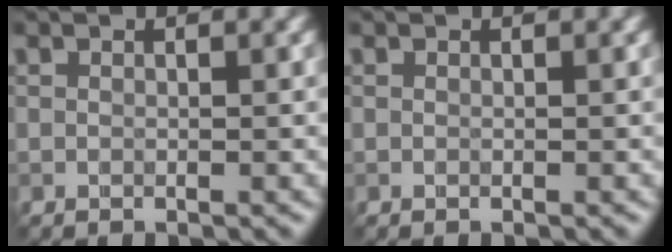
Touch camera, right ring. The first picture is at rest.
{"total": 0.0}